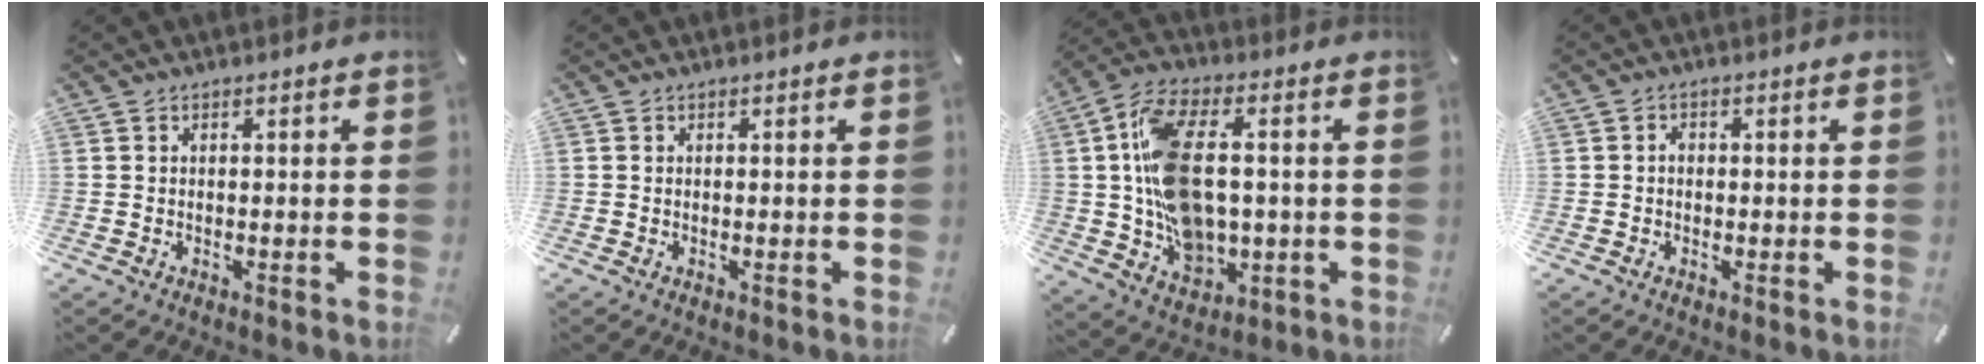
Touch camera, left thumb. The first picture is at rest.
{"total": 0.0}
{"total": 15.4, "force": [0.4, 10.2, 11.6], "torque": [-0.237, 0.013, 0.016]}
{"total": 1.3, "force": [-0.2, 1.1, 0.7], "torque": [-0.015, 0.005, -0.005]}